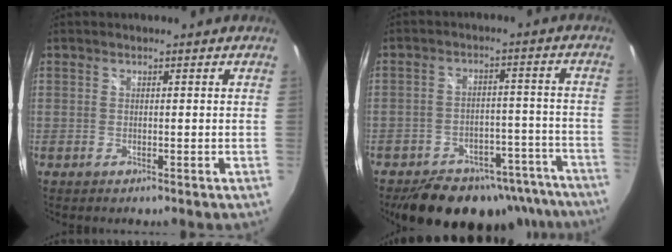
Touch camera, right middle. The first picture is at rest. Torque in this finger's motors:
{"motor_torque": [1.07, -1.06, 0.21, 0.06]}